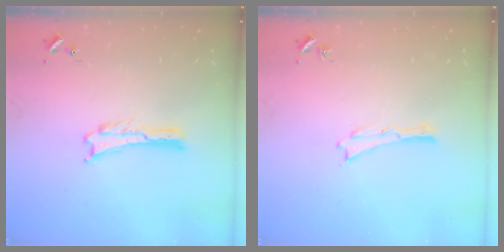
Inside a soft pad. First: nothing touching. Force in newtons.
{"total": 0.0}